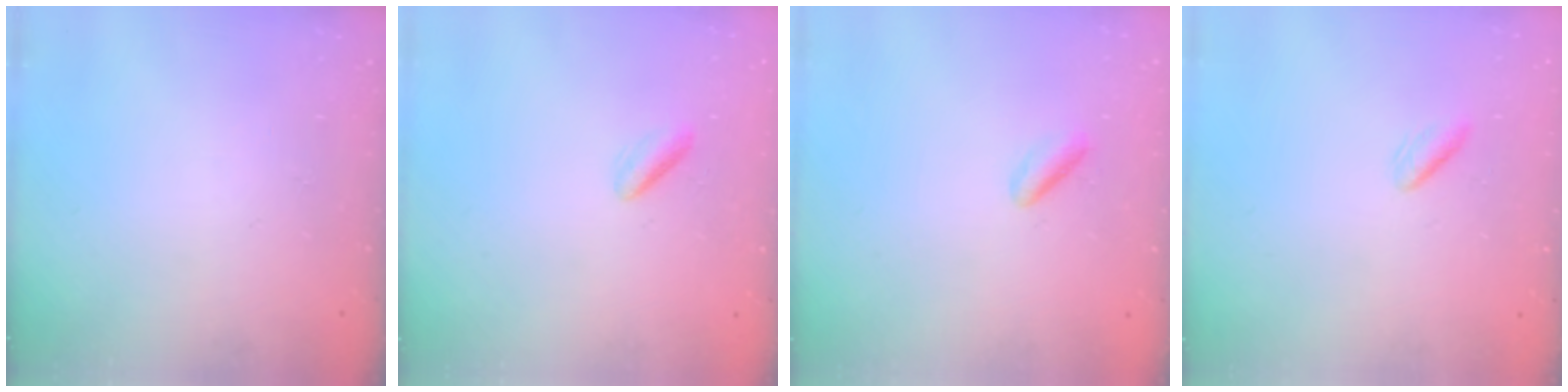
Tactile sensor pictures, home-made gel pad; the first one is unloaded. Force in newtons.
{"total": 1.0, "press": 0.6, "slide": 0.8}
{"total": 1.5, "press": 1.2, "slide": 0.9}
{"total": 1.4, "press": 1.1, "slide": 0.9}